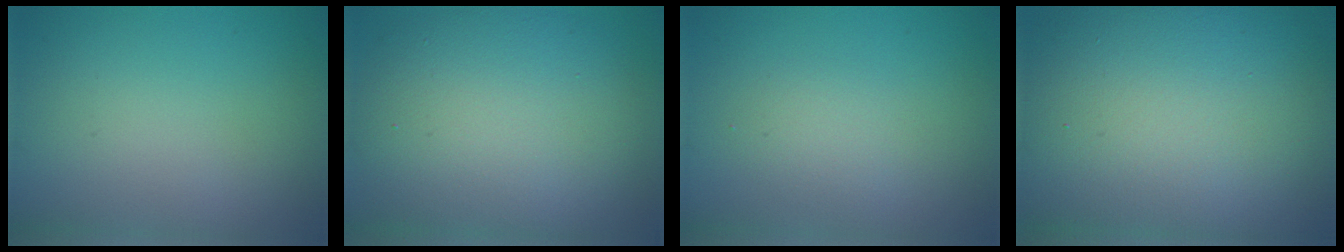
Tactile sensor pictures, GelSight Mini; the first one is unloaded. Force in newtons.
{"total": 11.3, "press": 11.3, "slide": 0.7}
{"total": 1.7, "press": 1.7, "slide": 0.1}
{"total": 20.6, "press": 20.6, "slide": 1.1}